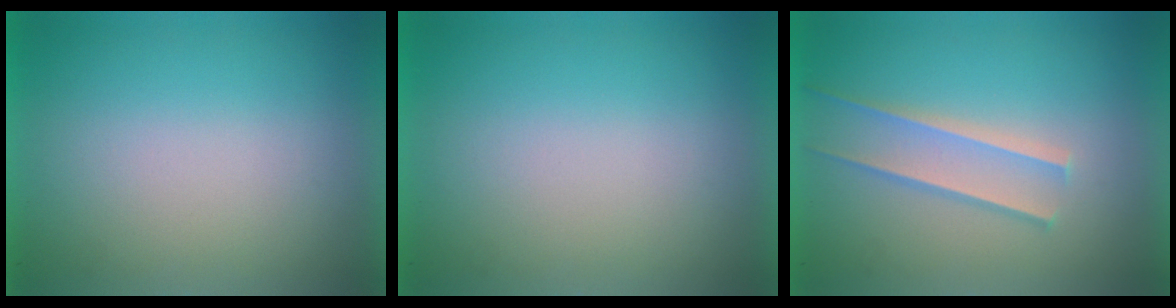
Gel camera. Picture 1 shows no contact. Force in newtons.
{"total": 0.0}
{"total": 1.7}